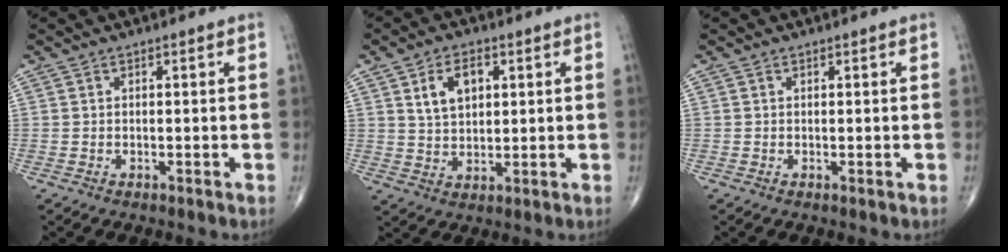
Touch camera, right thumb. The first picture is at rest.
{"total": 7.2, "force": [2.6, 4.5, 5.1], "torque": [-0.073, -0.007, 0.051]}
{"total": 0.0}